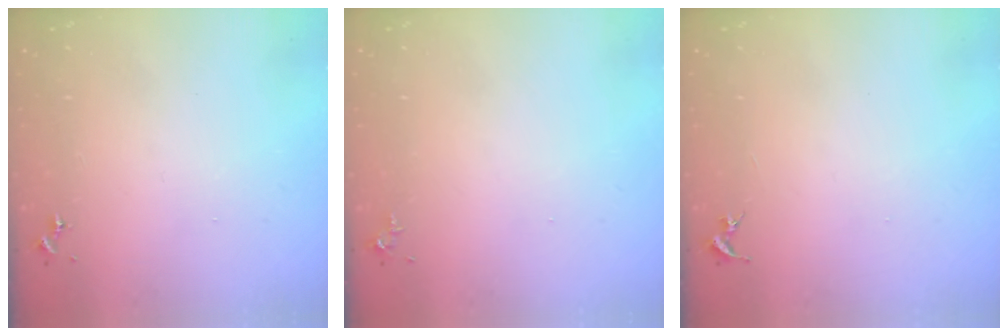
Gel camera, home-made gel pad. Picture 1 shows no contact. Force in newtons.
{"total": 3.5, "press": 3.4, "slide": 0.5}
{"total": 0.0}